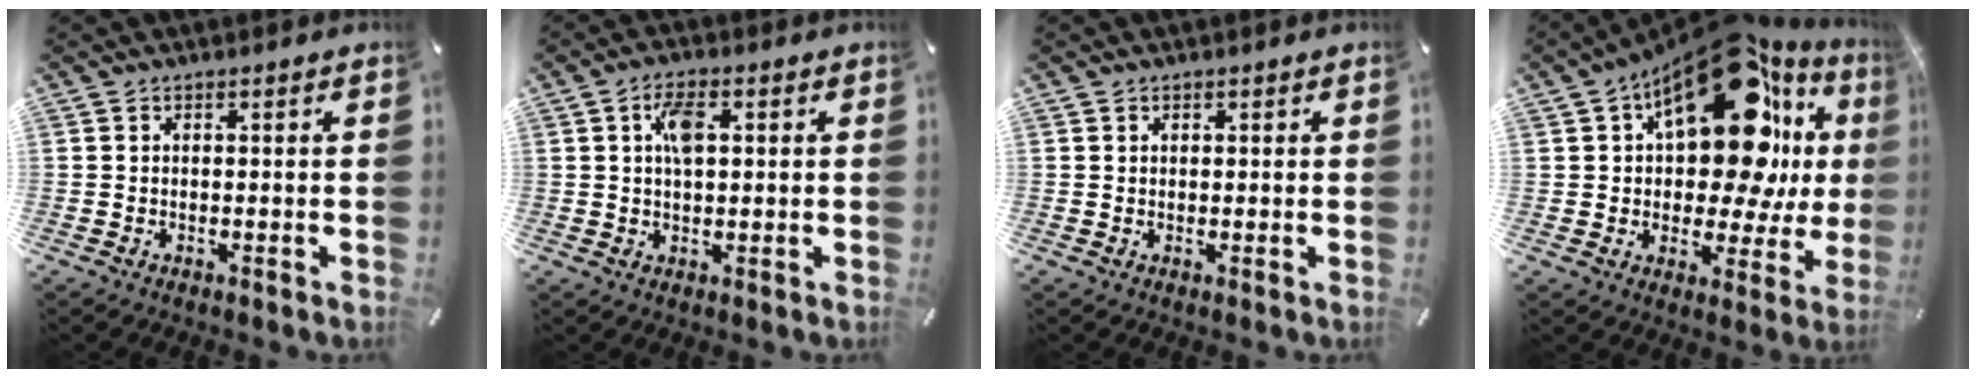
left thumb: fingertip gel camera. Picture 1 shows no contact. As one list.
[{"total": 5.7, "force": [1.4, 2.9, 4.7], "torque": [-0.084, 0.004, 0.018]}, {"total": 0.8, "force": [0.4, 0.7, 0.2], "torque": [0.005, -0.002, 0.006]}, {"total": 25.0, "force": [9.4, 12.6, 19.4], "torque": [-0.291, -0.073, 0.154]}]